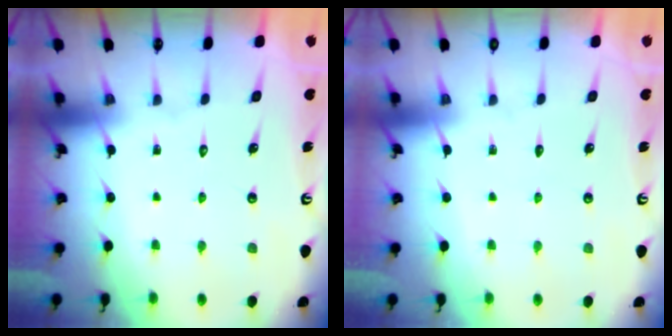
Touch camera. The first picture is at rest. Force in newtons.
{"total": 0.0}